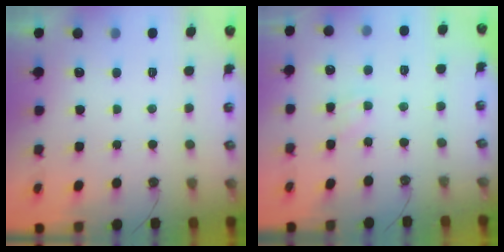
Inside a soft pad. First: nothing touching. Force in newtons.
{"total": 2.2, "press": 2.1, "slide": 0.3}